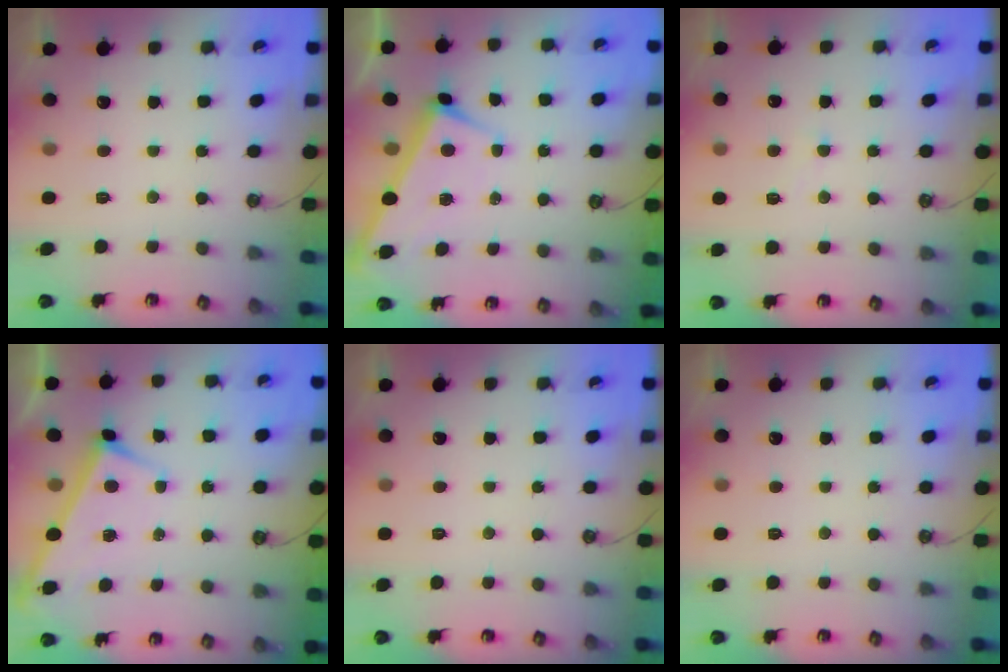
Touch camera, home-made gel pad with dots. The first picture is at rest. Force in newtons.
{"total": 2.9, "press": 2.9, "slide": 0.1}
{"total": 2.7, "press": 2.6, "slide": 0.4}
{"total": 2.9, "press": 2.9, "slide": 0.3}
{"total": 0.0}
{"total": 0.0}